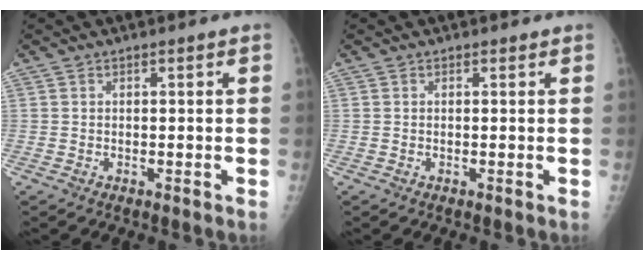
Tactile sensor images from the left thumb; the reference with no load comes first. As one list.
[{"total": 0.0}]